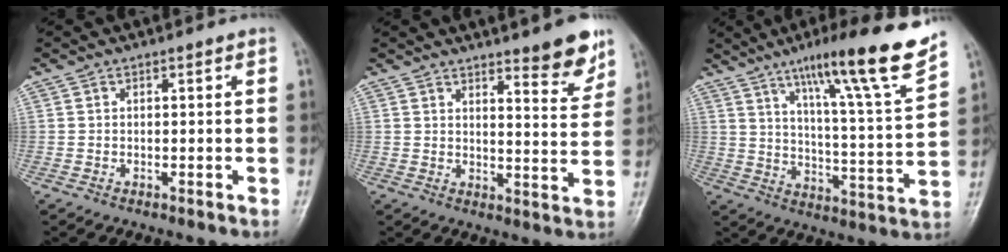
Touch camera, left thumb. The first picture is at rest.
{"total": 8.0, "force": [5.9, 1.7, 5.1], "torque": [-0.047, -0.044, 0.083]}
{"total": 19.0, "force": [13.3, 0.7, 13.6], "torque": [-0.185, -0.070, 0.201]}